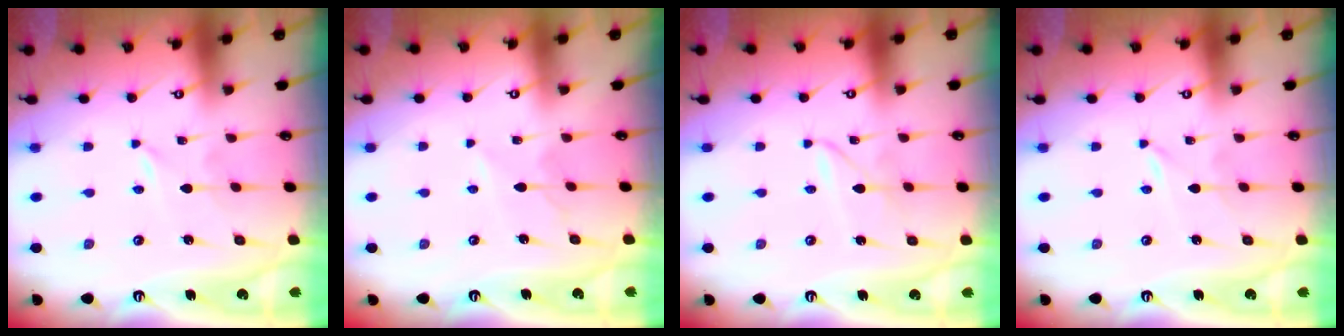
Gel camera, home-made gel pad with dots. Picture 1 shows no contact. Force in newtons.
{"total": 3.9, "press": 3.9, "slide": 0.4}
{"total": 1.9, "press": 1.9, "slide": 0.2}
{"total": 0.0}